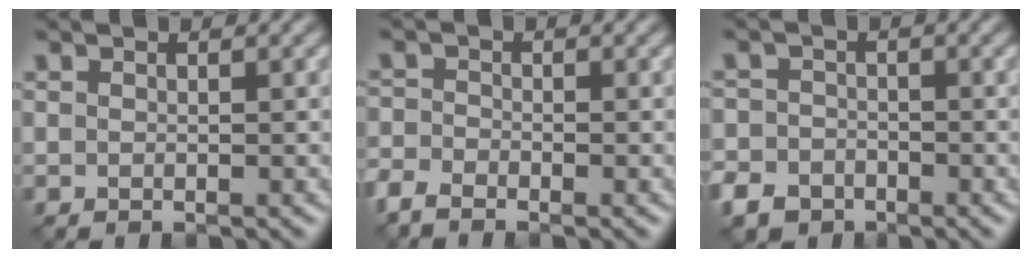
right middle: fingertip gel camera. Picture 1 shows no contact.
{"total": 2.3, "force": [-1.9, 0.9, 0.9], "torque": [-0.022, 0.002, -0.050]}
{"total": 4.0, "force": [-2.5, 2.9, 1.0], "torque": [-0.012, 0.002, -0.054]}